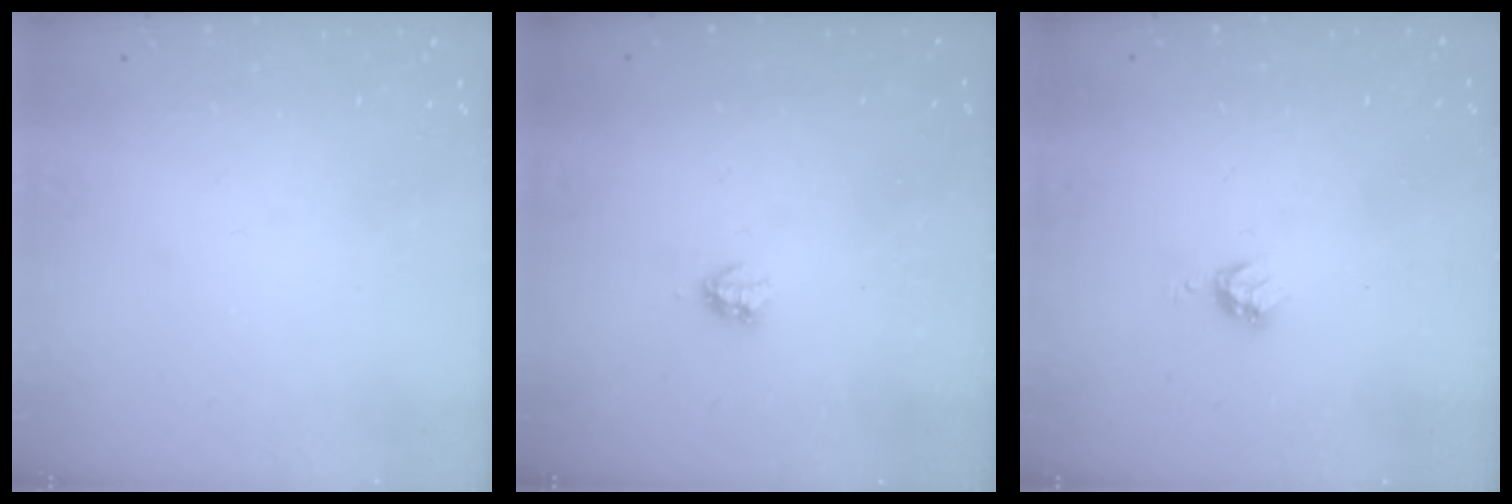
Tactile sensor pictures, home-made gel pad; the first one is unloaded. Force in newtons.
{"total": 2.9, "press": 2.9, "slide": 0.5}
{"total": 3.4, "press": 3.4, "slide": 0.4}